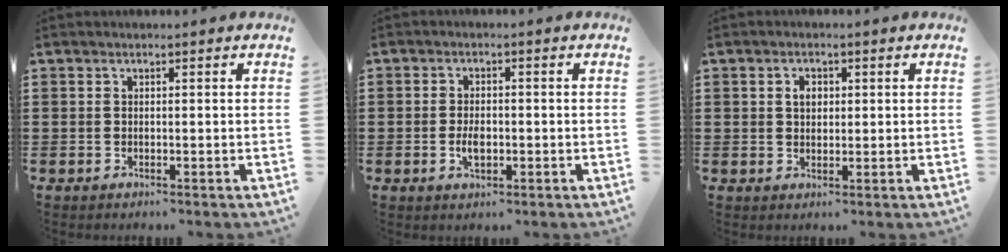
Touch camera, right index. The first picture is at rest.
{"total": 3.0, "force": [-0.7, 1.4, 2.6], "torque": [-0.056, -0.003, -0.013]}
{"total": 2.2, "force": [0.6, 1.6, 1.4], "torque": [-0.032, 0.009, 0.009]}